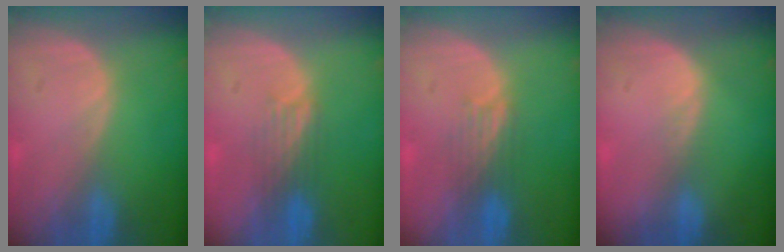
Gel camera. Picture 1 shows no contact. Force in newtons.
{"total": 3.8, "press": 3.1, "slide": 2.2}
{"total": 3.8, "press": 3.1, "slide": 2.1}
{"total": 1.1, "press": 0.7, "slide": 0.9}